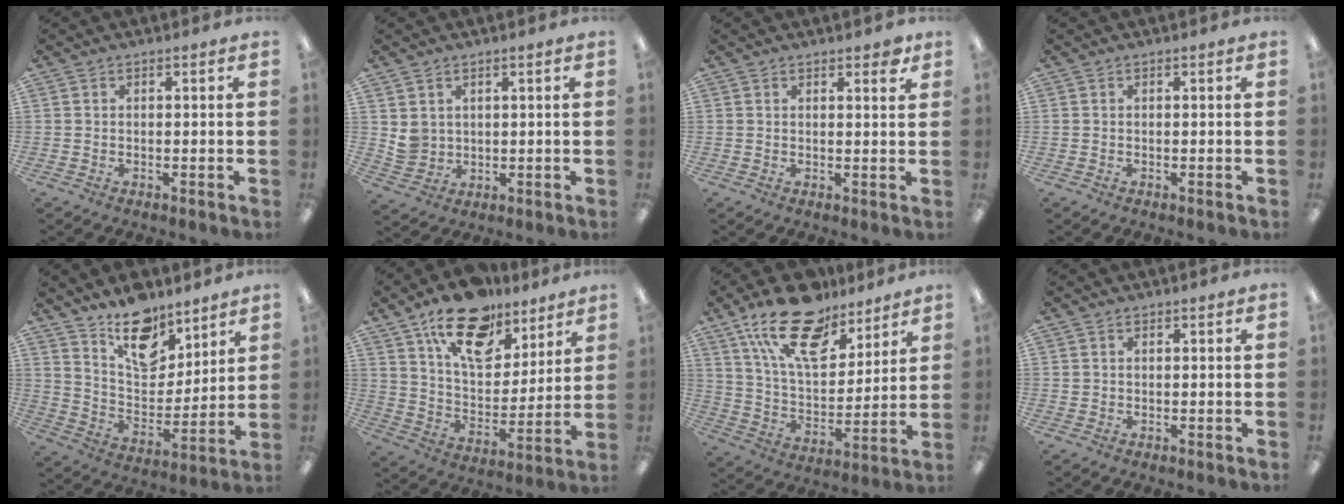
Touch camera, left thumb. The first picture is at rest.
{"total": 4.2, "force": [2.3, 3.5, 0.6], "torque": [-0.015, -0.005, 0.044]}
{"total": 2.4, "force": [1.9, 0.8, 1.3], "torque": [-0.012, -0.005, 0.030]}
{"total": 0.0}
{"total": 15.0, "force": [11.3, 7.9, 5.9], "torque": [-0.077, -0.079, 0.203]}
{"total": 18.9, "force": [12.8, 9.6, 10.0], "torque": [-0.161, -0.069, 0.223]}
{"total": 20.8, "force": [14.2, 9.8, 11.6], "torque": [-0.206, -0.073, 0.252]}
{"total": 0.7, "force": [0.5, 0.5, 0.1], "torque": [-0.002, 0.003, 0.008]}